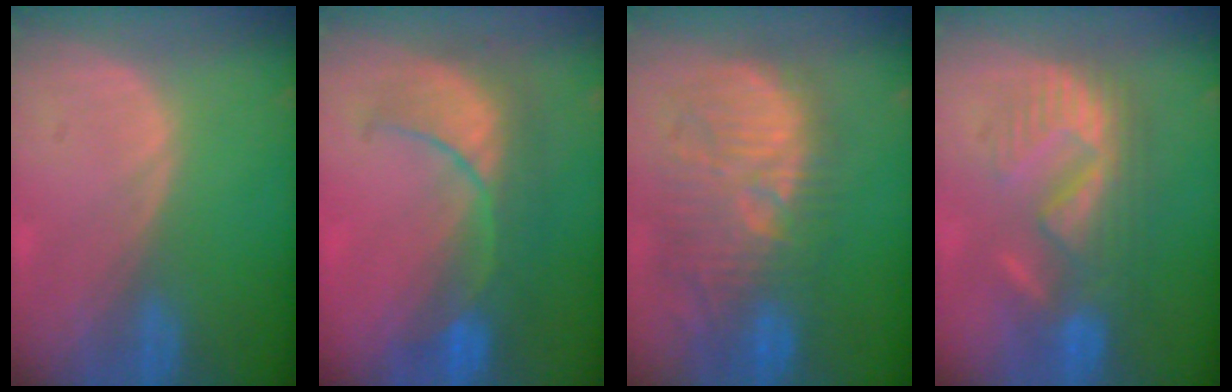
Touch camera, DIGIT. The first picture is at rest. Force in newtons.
{"total": 8.3, "press": 8.3, "slide": 0.9}
{"total": 12.0, "press": 11.5, "slide": 3.4}
{"total": 8.7, "press": 8.6, "slide": 1.5}